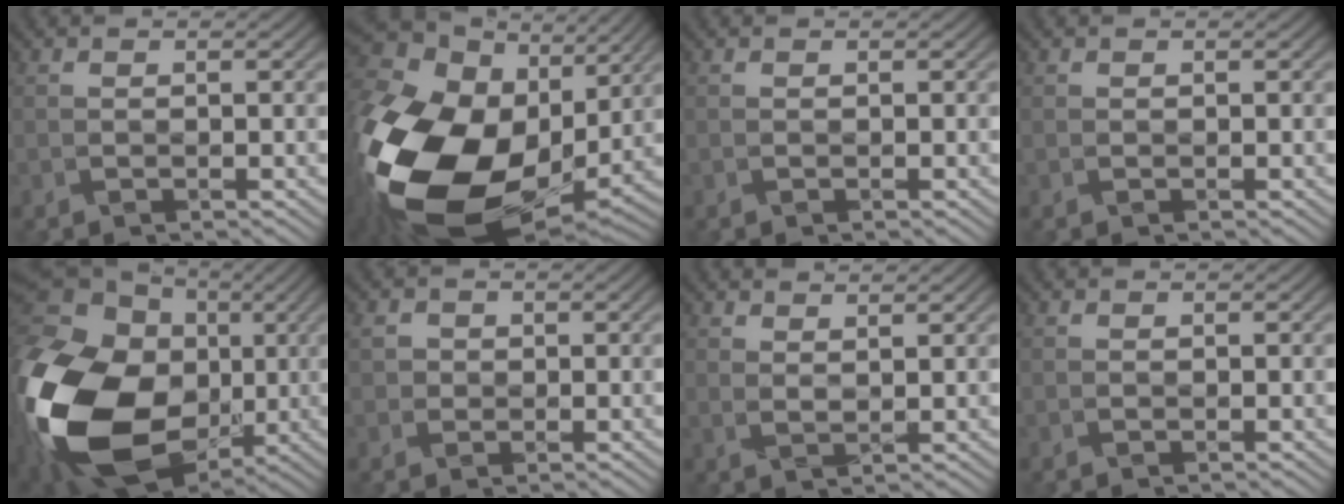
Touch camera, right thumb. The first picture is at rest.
{"total": 22.2, "force": [-2.6, 15.9, 15.3], "torque": [-0.399, -0.063, -0.017]}
{"total": 0.0}
{"total": 0.0}
{"total": 24.2, "force": [-4.2, 18.8, 14.7], "torque": [-0.358, -0.069, -0.076]}
{"total": 1.4, "force": [0.1, 1.3, -0.2], "torque": [0.004, -0.004, 0.001]}
{"total": 2.5, "force": [2.2, 0.5, 1.1], "torque": [-0.006, -0.009, 0.037]}
{"total": 0.0}